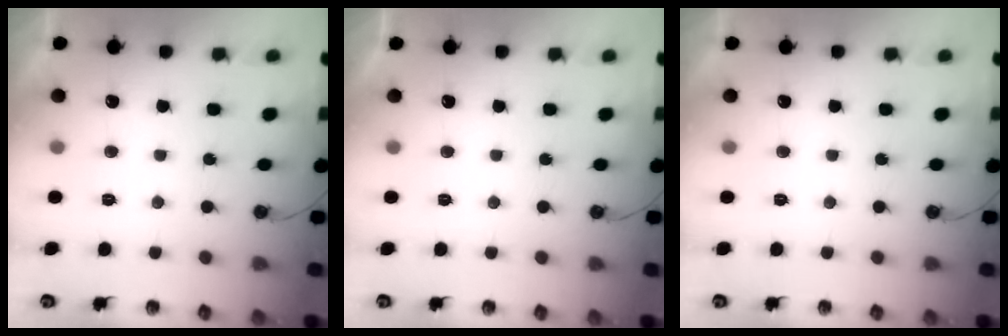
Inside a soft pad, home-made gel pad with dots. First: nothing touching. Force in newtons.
{"total": 0.0}
{"total": 0.0}